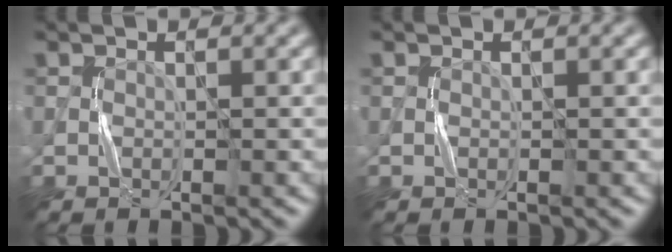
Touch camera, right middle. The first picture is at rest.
{"total": 0.0}